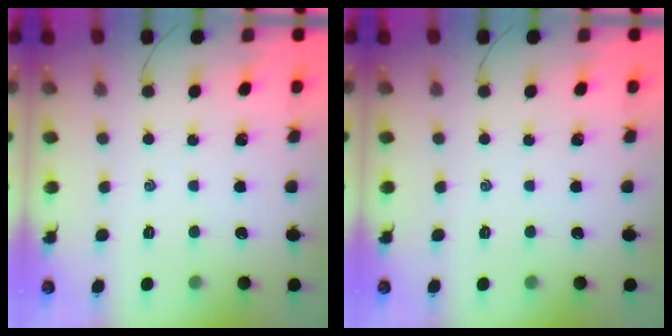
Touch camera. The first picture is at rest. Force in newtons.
{"total": 0.0}